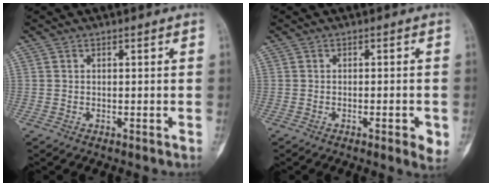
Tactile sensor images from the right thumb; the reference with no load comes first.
{"total": 3.7, "force": [-1.3, 1.0, 3.4], "torque": [-0.043, -0.002, -0.014]}